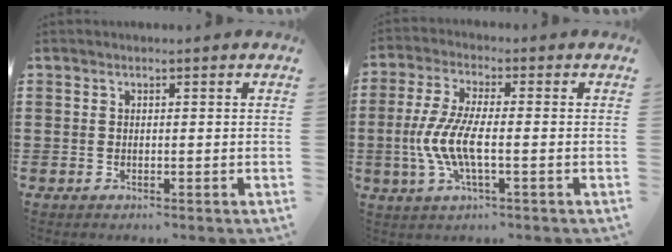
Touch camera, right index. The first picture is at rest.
{"total": 7.5, "force": [-1.9, 2.2, 7.0], "torque": [-0.170, -0.015, -0.046]}